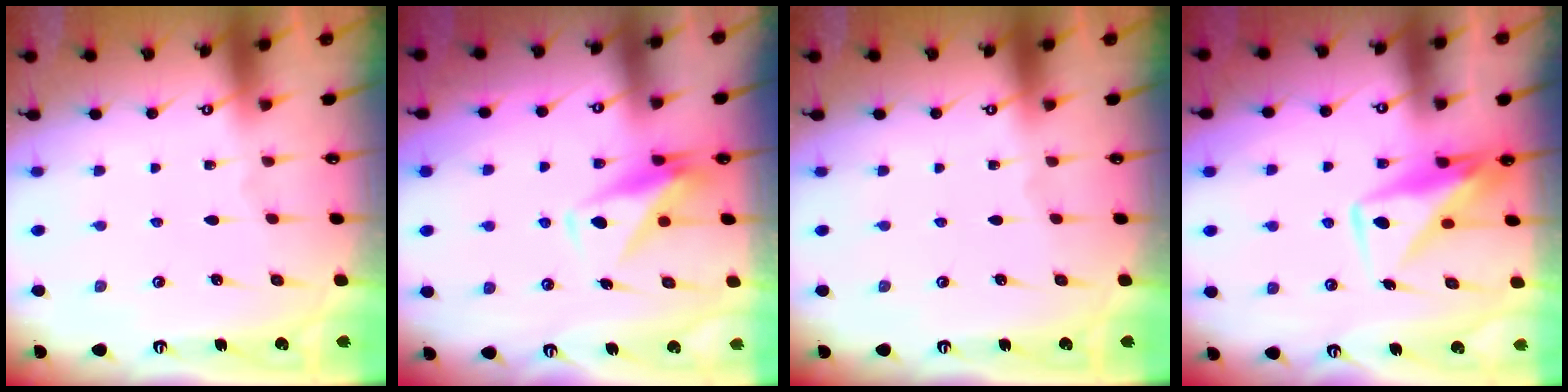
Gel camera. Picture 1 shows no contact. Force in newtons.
{"total": 8.1, "press": 8.1, "slide": 0.4}
{"total": 0.0}
{"total": 10.6, "press": 10.6, "slide": 0.9}